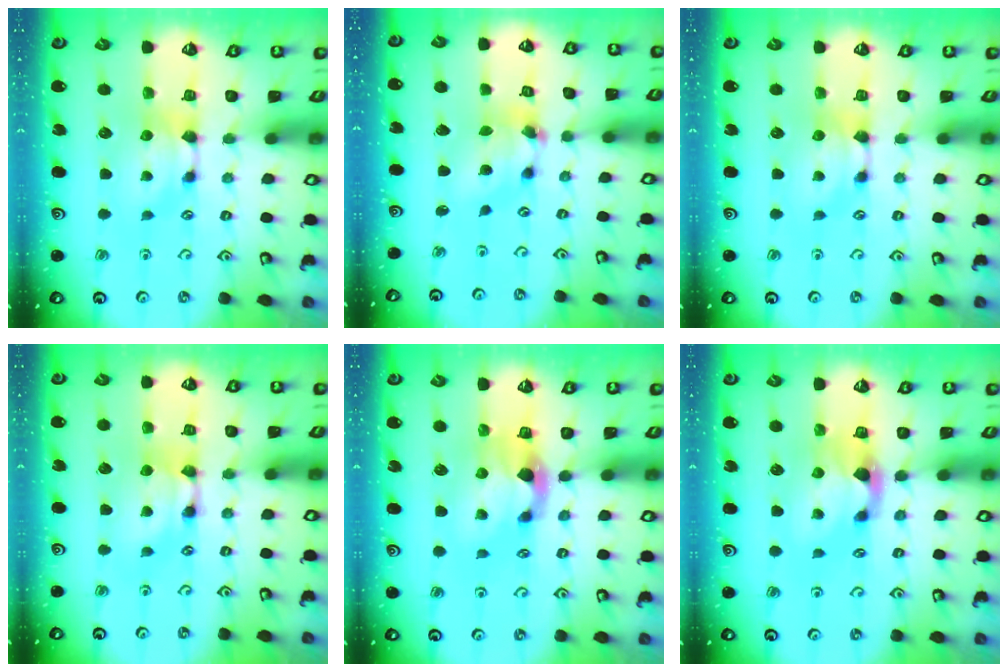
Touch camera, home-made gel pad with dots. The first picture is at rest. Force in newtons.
{"total": 6.2, "press": 5.9, "slide": 1.8}
{"total": 0.0}
{"total": 2.1, "press": 2.1, "slide": 0.1}
{"total": 2.9, "press": 2.6, "slide": 1.4}
{"total": 2.1, "press": 1.7, "slide": 1.2}